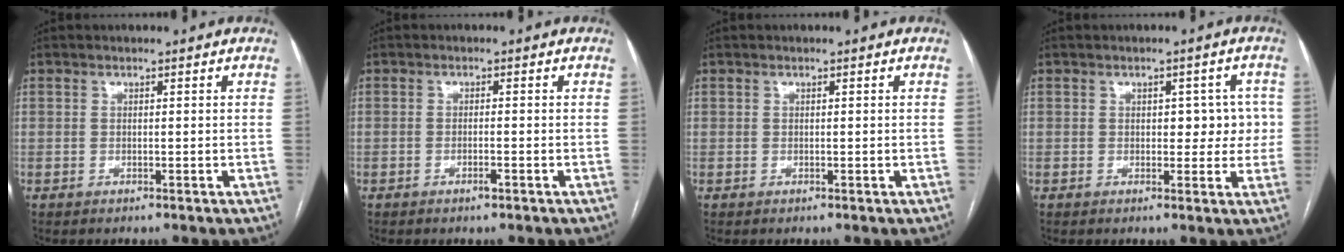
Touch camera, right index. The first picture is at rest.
{"total": 1.4, "force": [-0.9, 0.1, 1.1], "torque": [-0.019, -0.003, -0.016]}
{"total": 0.0}
{"total": 4.8, "force": [0.4, 2.9, 3.8], "torque": [-0.031, 0.018, 0.008]}